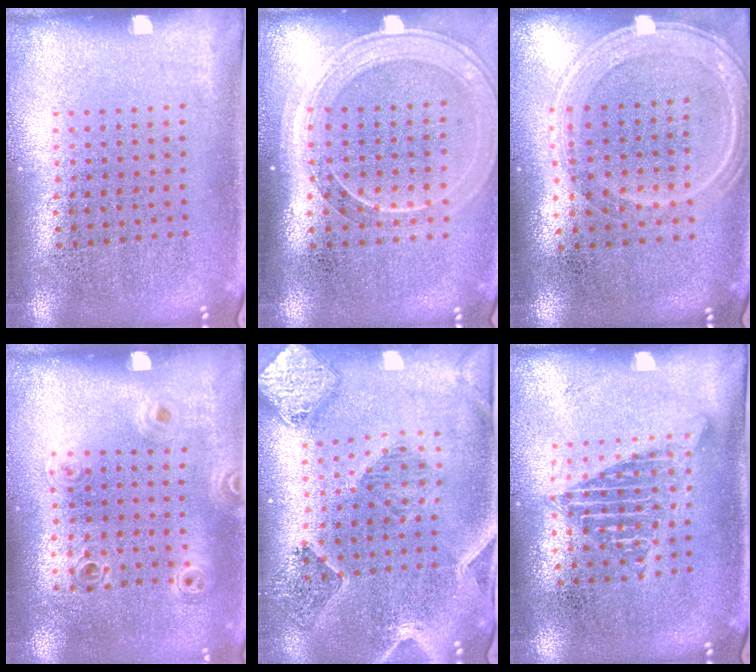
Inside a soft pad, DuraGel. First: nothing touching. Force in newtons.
{"total": 1.7, "press": 1.6, "slide": 0.7}
{"total": 1.2, "press": 1.1, "slide": 0.5}
{"total": 0.9, "press": 0.9, "slide": 0.2}
{"total": 1.5, "press": 1.4, "slide": 0.3}
{"total": 1.3, "press": 1.2, "slide": 0.6}